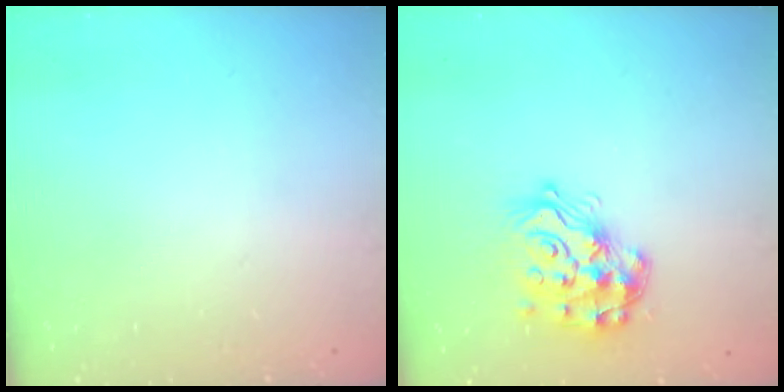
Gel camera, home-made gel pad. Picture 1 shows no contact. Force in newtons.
{"total": 17.6, "press": 17.6, "slide": 1.2}